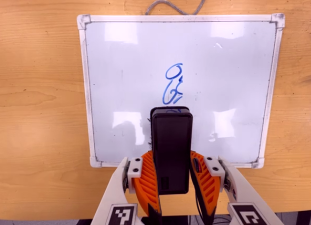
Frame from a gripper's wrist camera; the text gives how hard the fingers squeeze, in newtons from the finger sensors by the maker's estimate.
{"total": 5.7, "left": 5.1, "right": 6.3}